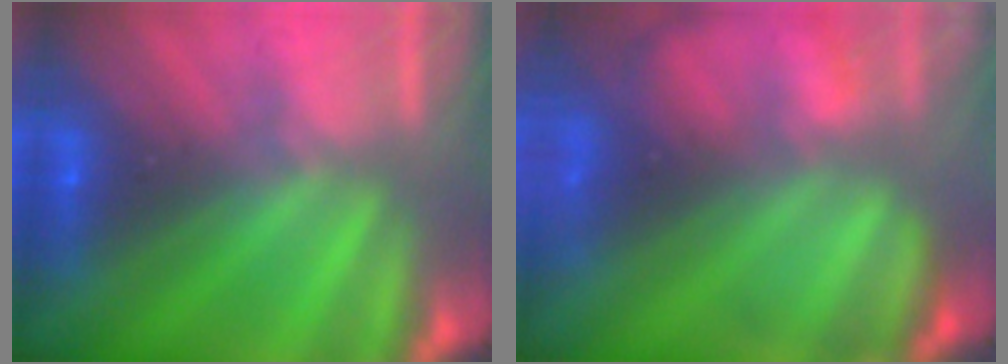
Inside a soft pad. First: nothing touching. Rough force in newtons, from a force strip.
{"total": 7.5}